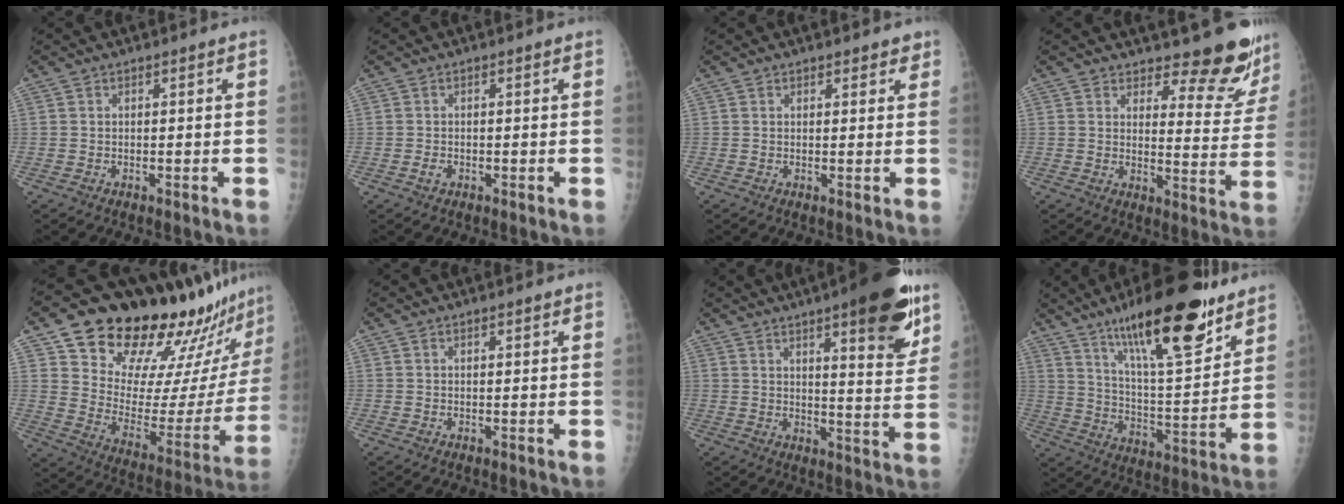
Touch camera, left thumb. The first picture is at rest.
{"total": 1.1, "force": [-0.3, 0.9, 0.7], "torque": [-0.010, 0.000, -0.004]}
{"total": 1.9, "force": [1.5, 1.2, 0.3], "torque": [0.020, -0.007, 0.013]}
{"total": 11.6, "force": [10.6, 3.5, 3.1], "torque": [-0.002, -0.104, 0.124]}
{"total": 28.9, "force": [24.0, 8.3, 13.7], "torque": [-0.172, -0.152, 0.339]}
{"total": 0.7, "force": [0.6, 0.2, 0.2], "torque": [-0.005, -0.004, 0.010]}
{"total": 16.7, "force": [9.6, 4.0, 13.0], "torque": [-0.146, -0.049, 0.130]}
{"total": 23.6, "force": [15.4, 6.2, 16.8], "torque": [-0.242, -0.072, 0.254]}